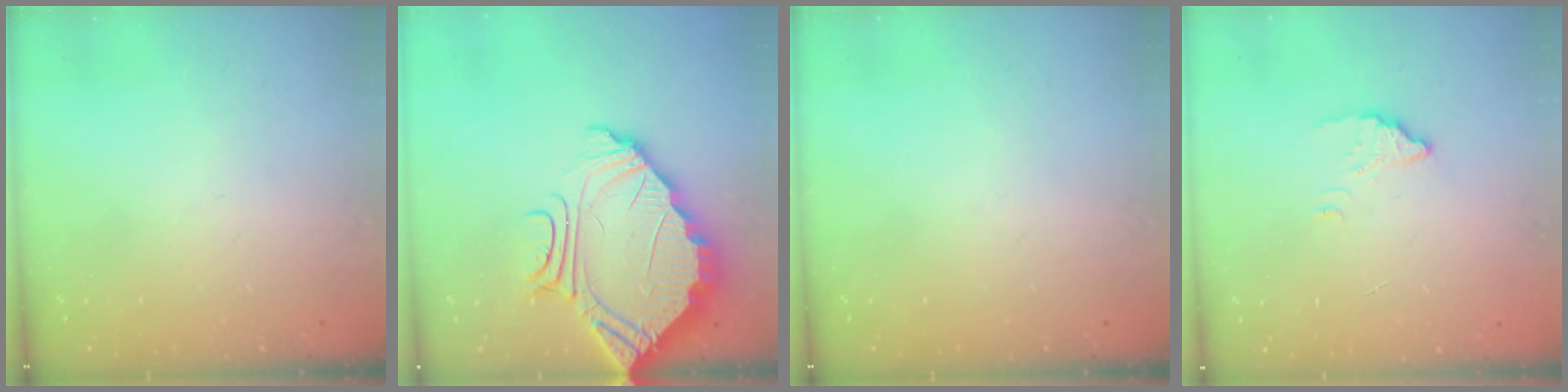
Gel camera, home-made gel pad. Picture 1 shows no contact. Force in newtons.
{"total": 8.6, "press": 8.5, "slide": 0.6}
{"total": 0.0}
{"total": 2.9, "press": 2.9, "slide": 0.2}